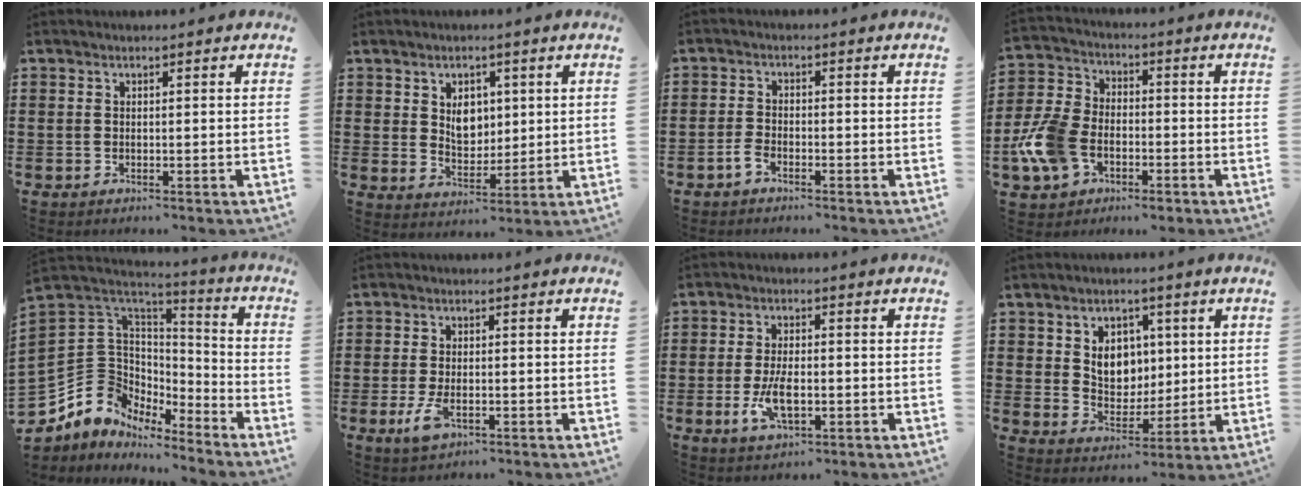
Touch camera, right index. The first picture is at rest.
{"total": 4.9, "force": [1.6, 3.5, 3.0], "torque": [-0.053, 0.005, 0.024]}
{"total": 2.1, "force": [-1.5, 0.8, 1.2], "torque": [-0.038, -0.003, -0.034]}
{"total": 9.2, "force": [-3.4, 6.2, 5.9], "torque": [-0.162, 0.006, -0.071]}
{"total": 8.5, "force": [-1.4, 8.2, 1.3], "torque": [-0.079, -0.022, -0.025]}
{"total": 3.9, "force": [-1.3, 1.9, 3.2], "torque": [-0.083, -0.009, -0.030]}
{"total": 5.8, "force": [-1.4, 2.6, 5.0], "torque": [-0.106, -0.001, -0.027]}
{"total": 6.4, "force": [1.8, 5.4, 2.9], "torque": [-0.057, 0.008, 0.027]}